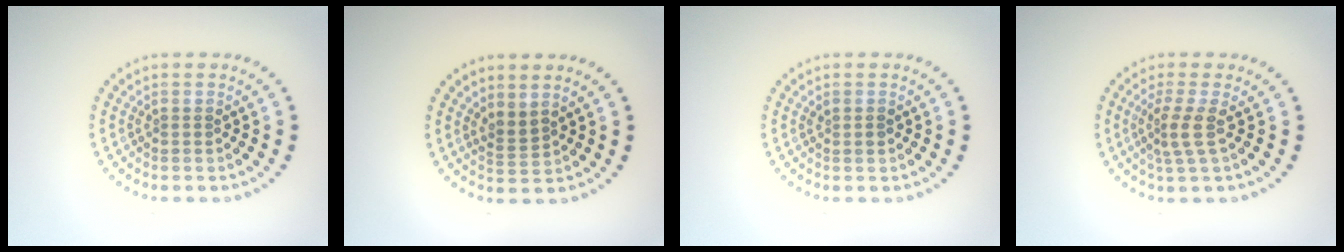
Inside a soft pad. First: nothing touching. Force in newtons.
{"total": 1.7, "press": 1.3, "slide": 1.1}
{"total": 0.7, "press": 0.7, "slide": 0.2}
{"total": 2.3, "press": 1.6, "slide": 1.7}